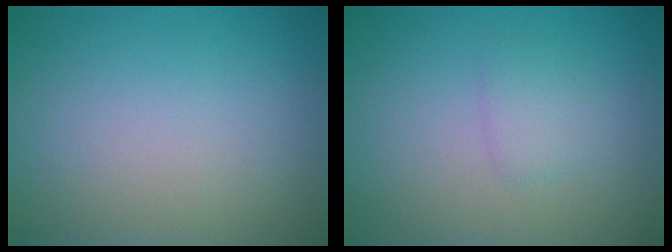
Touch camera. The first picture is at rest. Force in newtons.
{"total": 1.3, "press": 1.3, "slide": 0.0}